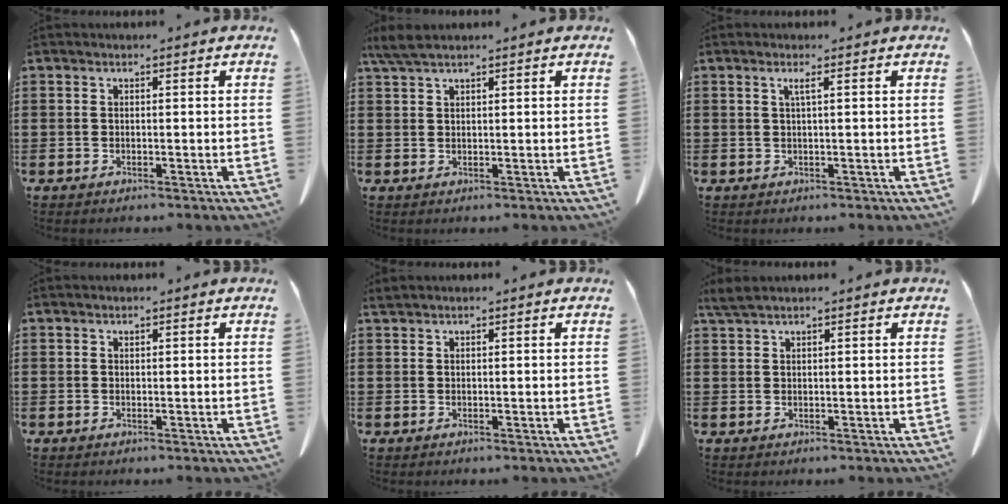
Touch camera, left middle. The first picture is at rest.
{"total": 2.7, "force": [1.9, 0.4, 1.8], "torque": [-0.039, -0.001, 0.037]}
{"total": 1.3, "force": [0.4, -0.1, 1.3], "torque": [-0.024, -0.001, 0.007]}
{"total": 0.0}
{"total": 0.6, "force": [0.6, 0.0, 0.1], "torque": [-0.005, -0.002, 0.013]}
{"total": 2.0, "force": [1.7, 0.2, 1.1], "torque": [-0.027, 0.000, 0.031]}